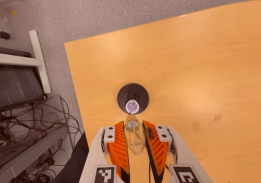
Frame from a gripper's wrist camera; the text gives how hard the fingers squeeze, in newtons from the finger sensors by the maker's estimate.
{"total": 18.9, "left": 21.1, "right": 16.7}